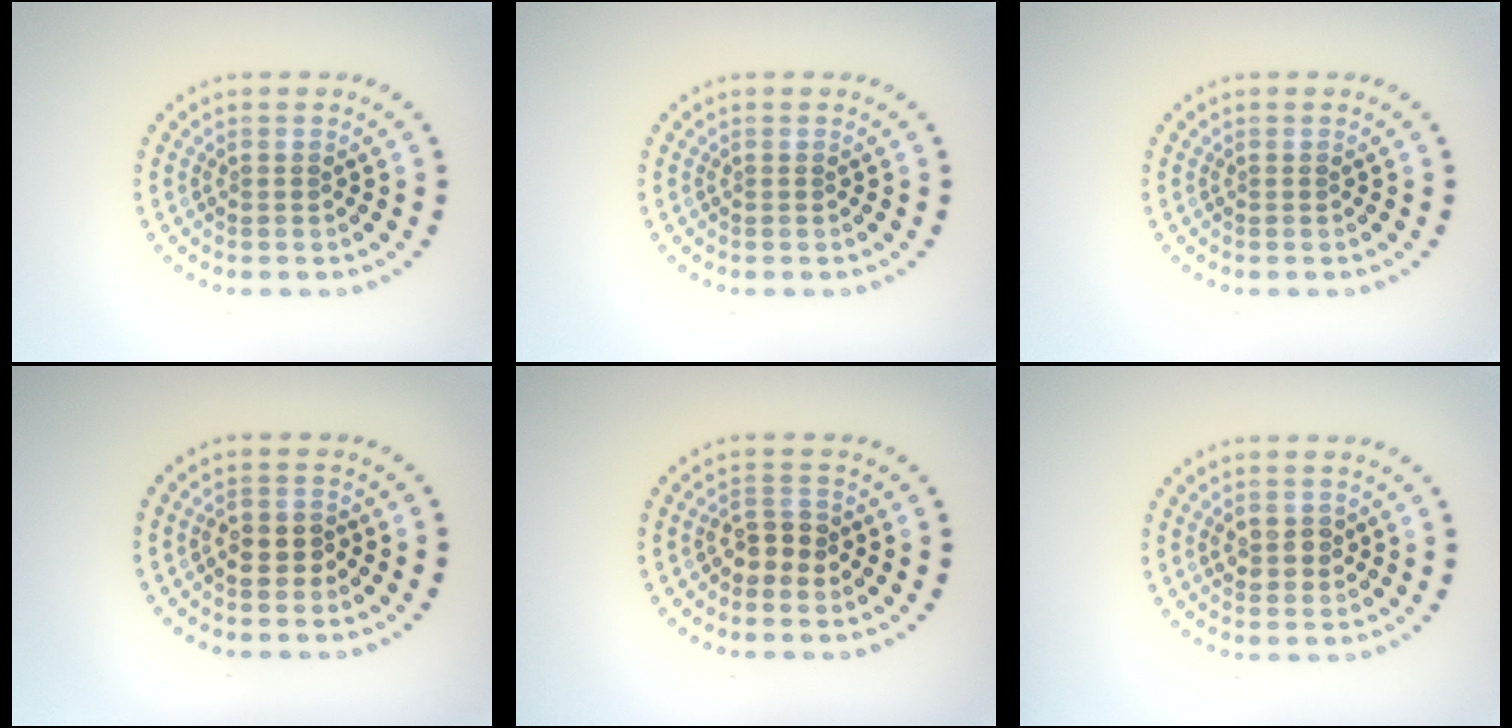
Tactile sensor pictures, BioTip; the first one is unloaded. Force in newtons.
{"total": 0.0}
{"total": 0.0}
{"total": 1.6, "press": 1.5, "slide": 0.5}
{"total": 2.0, "press": 1.8, "slide": 0.7}
{"total": 1.9, "press": 1.9, "slide": 0.3}